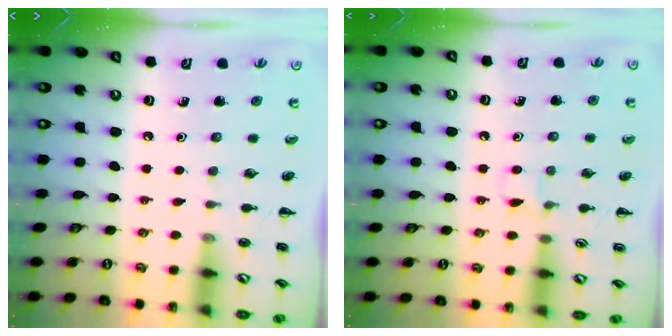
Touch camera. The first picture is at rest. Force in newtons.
{"total": 5.6, "press": 5.3, "slide": 1.9}